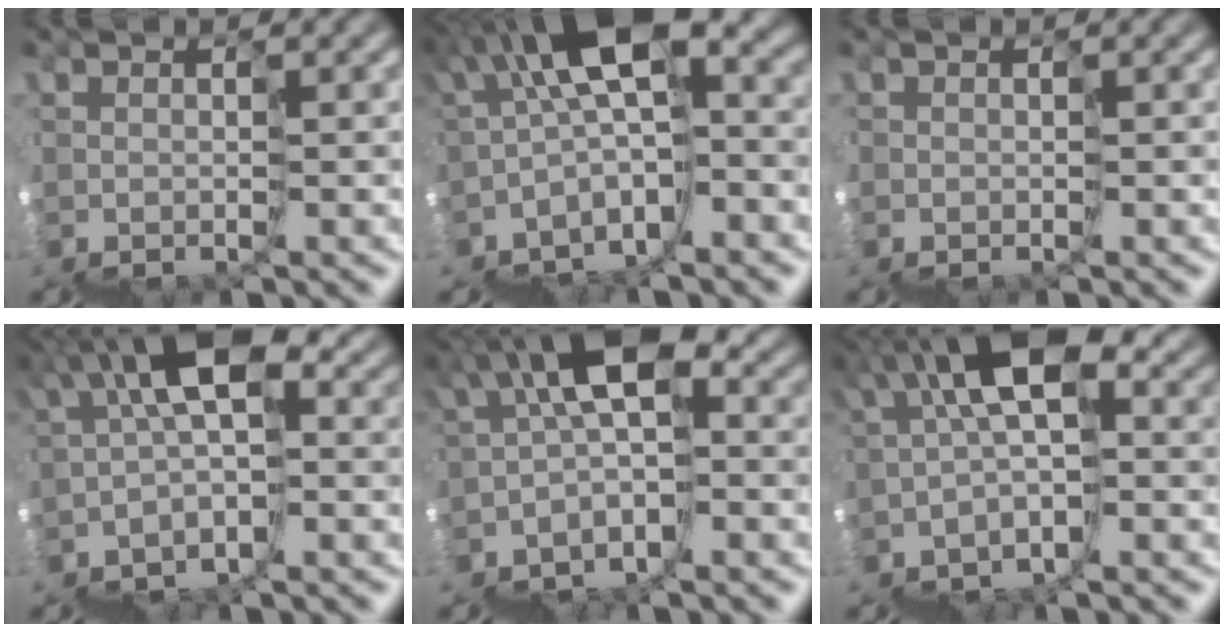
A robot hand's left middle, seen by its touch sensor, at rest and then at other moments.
{"total": 7.0, "force": [0.3, 2.2, 6.6], "torque": [-0.120, 0.041, -0.003]}
{"total": 0.9, "force": [-0.7, 0.6, 0.3], "torque": [-0.013, -0.004, -0.011]}
{"total": 4.6, "force": [0.9, 1.9, 4.1], "torque": [-0.074, 0.036, 0.000]}
{"total": 4.7, "force": [0.1, 2.0, 4.2], "torque": [-0.079, 0.034, -0.012]}
{"total": 5.1, "force": [1.4, 1.9, 4.5], "torque": [-0.083, 0.038, 0.009]}